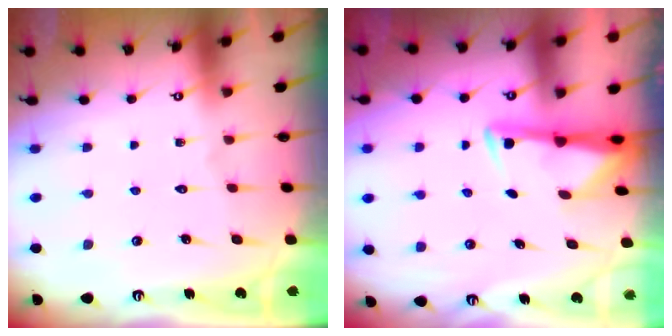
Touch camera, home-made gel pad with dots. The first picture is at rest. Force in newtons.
{"total": 2.8, "press": 2.7, "slide": 0.5}